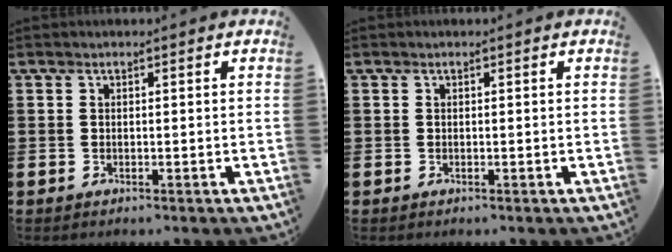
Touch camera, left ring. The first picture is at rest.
{"total": 0.0}